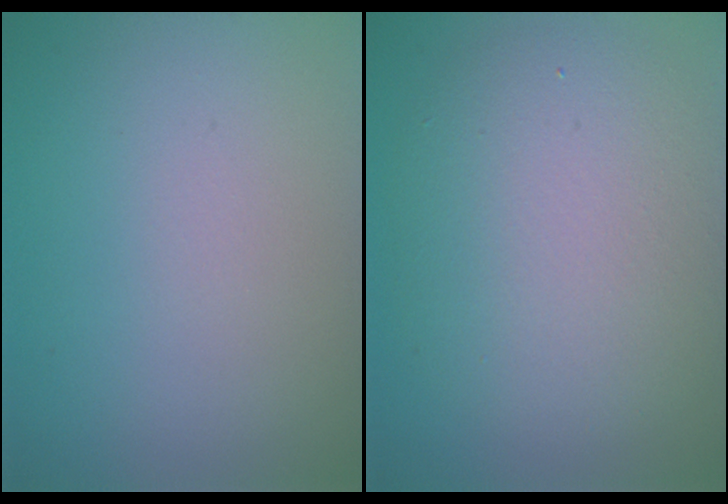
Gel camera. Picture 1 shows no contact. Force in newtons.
{"total": 7.3, "press": 7.2, "slide": 0.8}